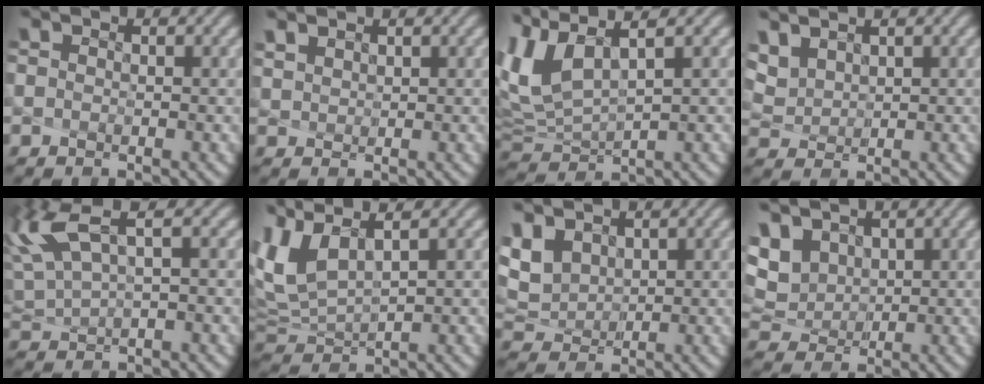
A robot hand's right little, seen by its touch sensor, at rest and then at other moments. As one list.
[{"total": 1.5, "force": [1.4, 0.5, 0.5], "torque": [-0.024, 0.004, 0.039]}, {"total": 5.4, "force": [2.4, 1.7, 4.5], "torque": [-0.120, 0.009, 0.063]}, {"total": 4.3, "force": [2.7, 2.7, 2.0], "torque": [-0.084, 0.010, 0.068]}, {"total": 4.5, "force": [1.9, 1.0, 4.0], "torque": [-0.110, 0.014, 0.053]}, {"total": 4.2, "force": [1.9, 1.2, 3.5], "torque": [-0.096, 0.006, 0.053]}, {"total": 5.1, "force": [2.4, 3.6, 2.8], "torque": [-0.100, 0.007, 0.063]}, {"total": 6.5, "force": [3.2, 4.6, 3.2], "torque": [-0.094, 0.011, 0.061]}]